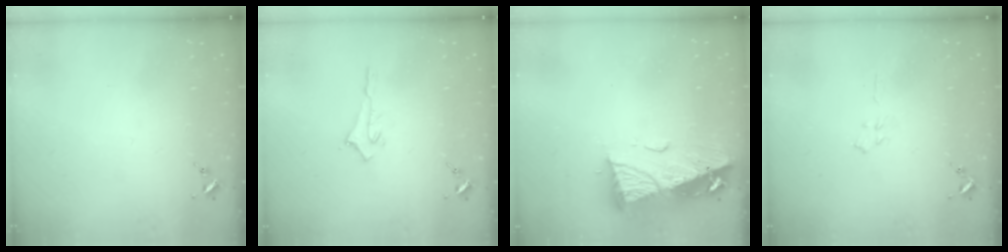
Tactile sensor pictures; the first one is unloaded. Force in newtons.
{"total": 2.7, "press": 2.7, "slide": 0.2}
{"total": 11.7, "press": 11.6, "slide": 1.2}
{"total": 3.4, "press": 3.4, "slide": 0.4}